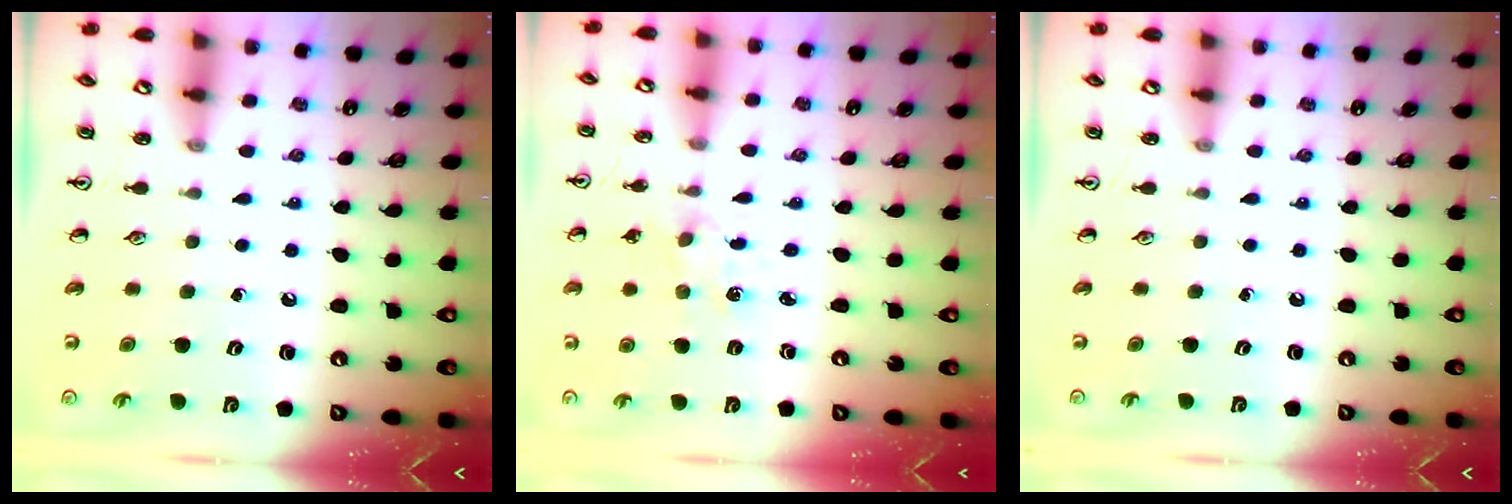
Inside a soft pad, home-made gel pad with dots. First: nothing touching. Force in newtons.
{"total": 2.0, "press": 2.0, "slide": 0.3}
{"total": 0.0}